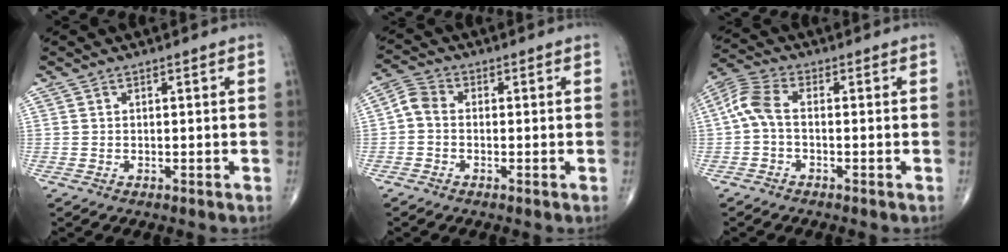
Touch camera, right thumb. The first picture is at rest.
{"total": 3.5, "force": [-0.6, 2.5, 2.4], "torque": [-0.045, 0.011, -0.026]}
{"total": 5.8, "force": [-0.6, 2.9, 5.0], "torque": [-0.117, 0.020, -0.024]}